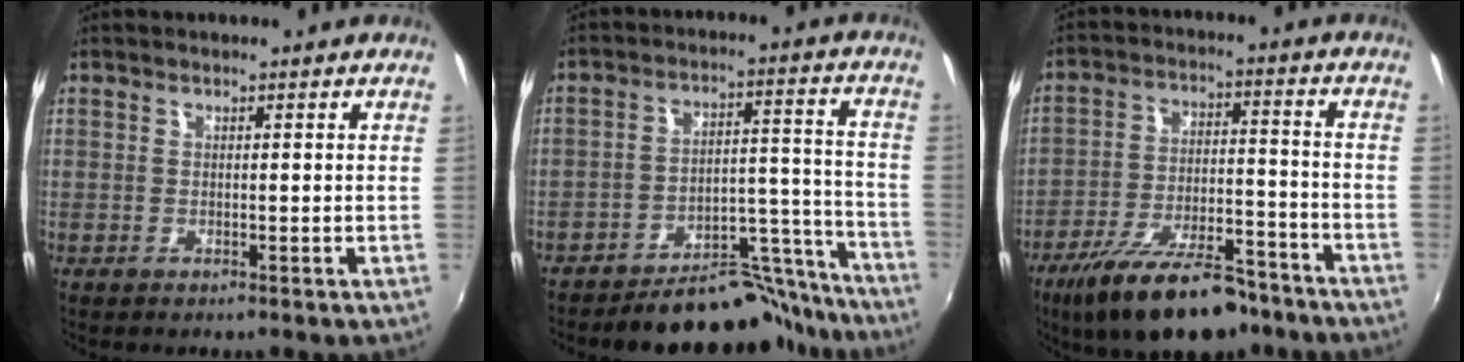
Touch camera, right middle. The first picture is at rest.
{"total": 14.8, "force": [-13.8, 4.5, 2.7], "torque": [-0.022, 0.058, -0.187]}
{"total": 18.7, "force": [-14.0, 6.3, 10.7], "torque": [-0.200, -0.022, -0.217]}